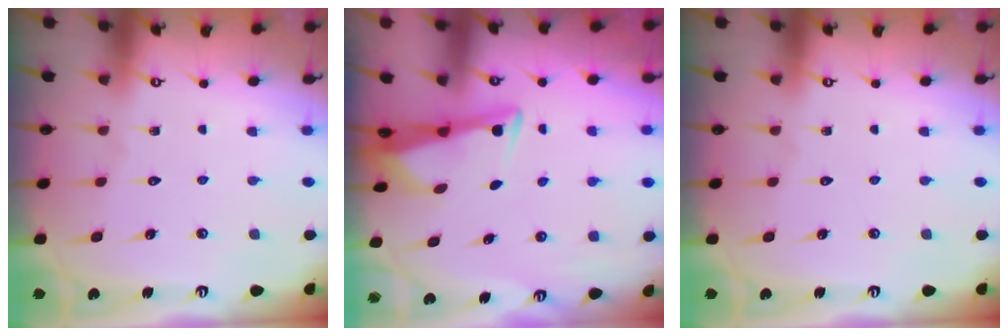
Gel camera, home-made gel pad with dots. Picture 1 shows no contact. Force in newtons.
{"total": 3.4, "press": 3.4, "slide": 0.4}
{"total": 0.0}